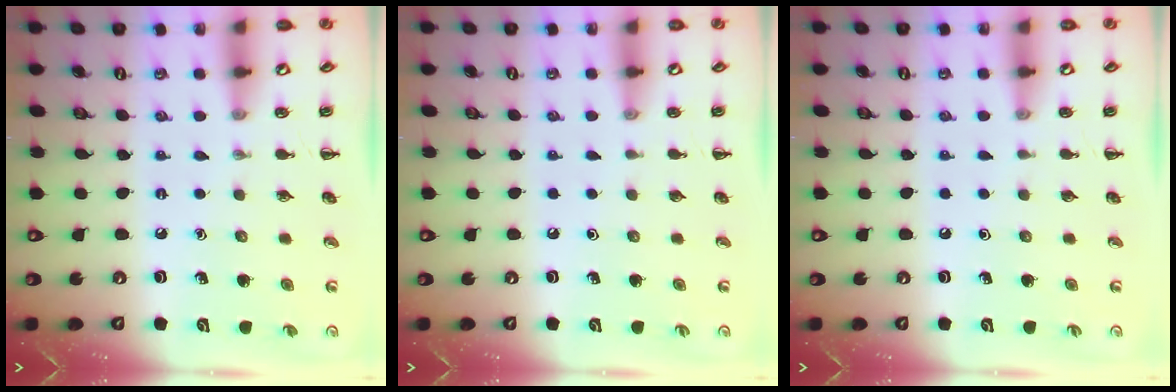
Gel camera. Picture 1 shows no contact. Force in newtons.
{"total": 0.0}
{"total": 0.0}